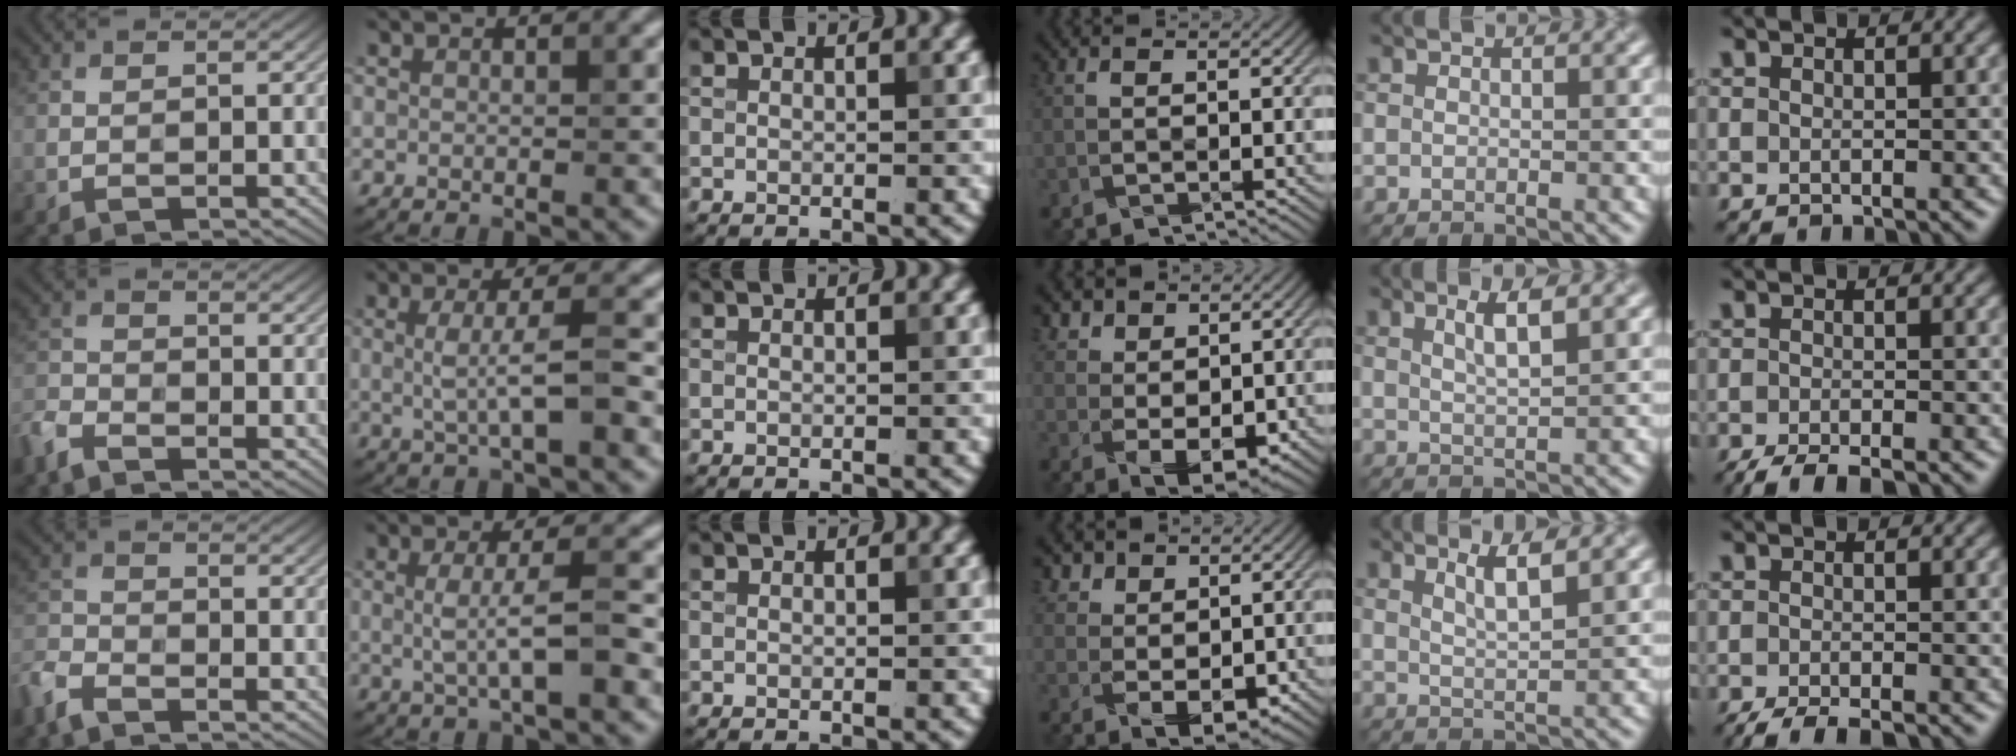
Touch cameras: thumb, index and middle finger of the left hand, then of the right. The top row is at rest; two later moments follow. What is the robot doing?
{"motion": "wrap", "object": "bandage"}